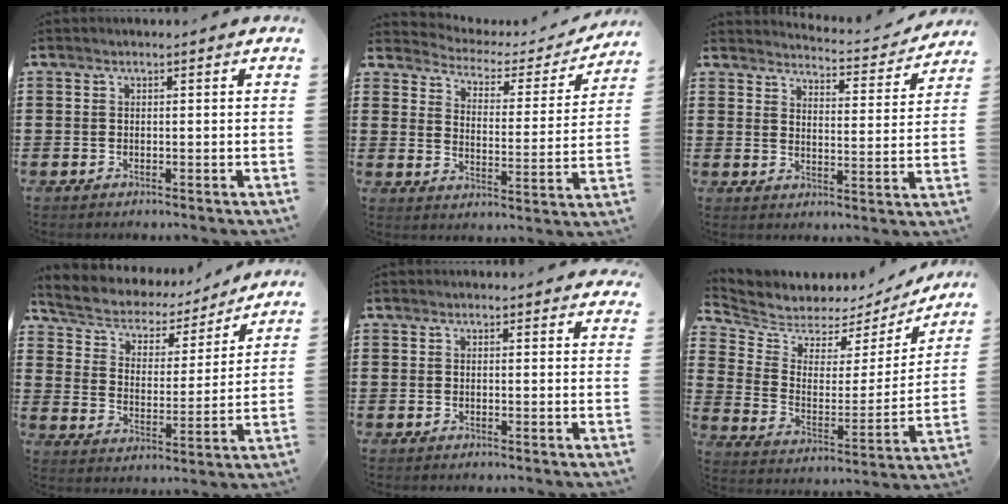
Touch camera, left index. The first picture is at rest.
{"total": 3.0, "force": [2.8, 0.9, 0.4], "torque": [-0.031, -0.023, 0.040]}
{"total": 3.9, "force": [3.8, 0.0, 0.5], "torque": [-0.023, -0.033, 0.060]}
{"total": 4.5, "force": [4.1, 1.8, 0.9], "torque": [-0.043, -0.028, 0.063]}
{"total": 0.9, "force": [0.8, 0.3, 0.3], "torque": [0.001, -0.001, 0.013]}
{"total": 4.8, "force": [4.4, 1.9, -0.1], "torque": [-0.036, -0.038, 0.071]}